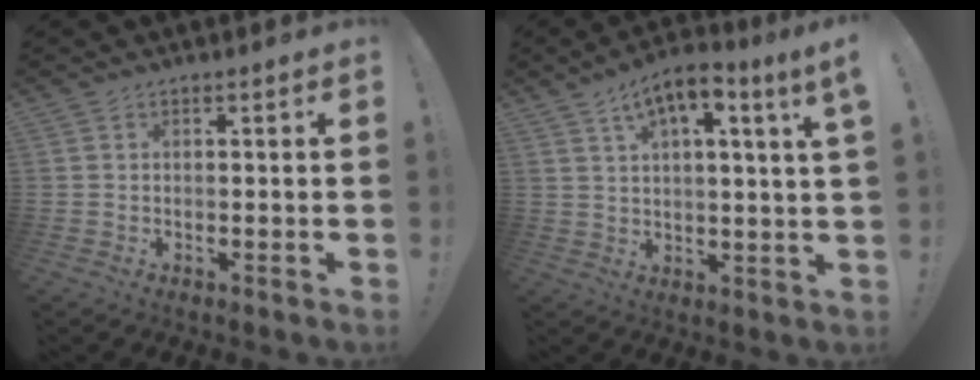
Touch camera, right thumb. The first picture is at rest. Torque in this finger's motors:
{"motor_torque": [0.17, 0.47, 0.15, 0.24, 0.10]}